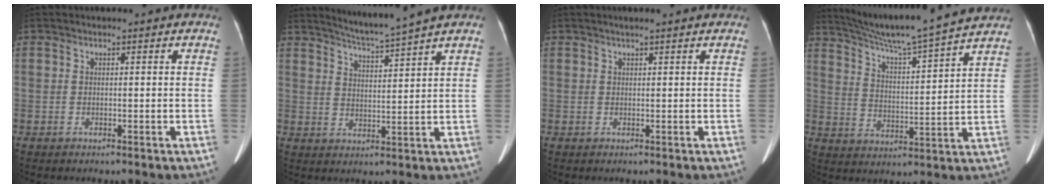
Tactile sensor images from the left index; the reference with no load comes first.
{"total": 6.2, "force": [5.6, -1.9, 1.9], "torque": [-0.041, -0.010, 0.102]}
{"total": 2.3, "force": [1.8, 0.0, 1.4], "torque": [-0.016, 0.020, 0.027]}
{"total": 15.7, "force": [14.1, -1.8, 6.6], "torque": [-0.120, -0.005, 0.214]}